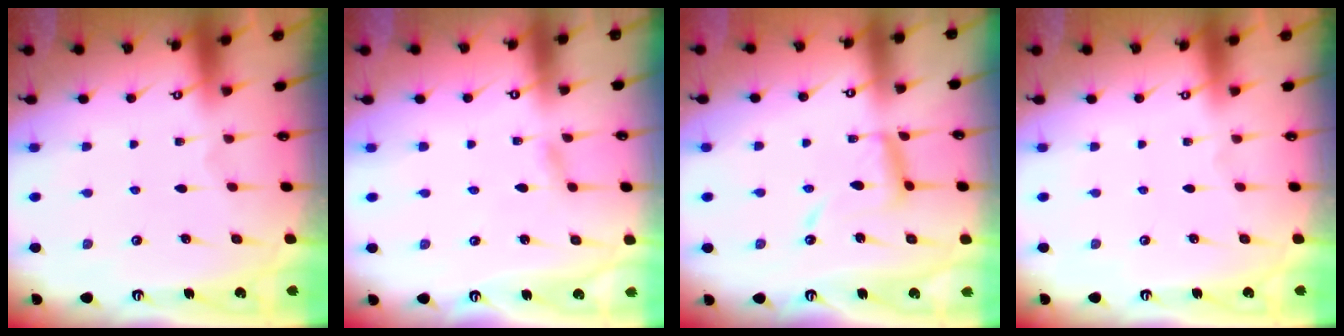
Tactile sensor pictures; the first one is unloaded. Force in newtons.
{"total": 1.7, "press": 1.7, "slide": 0.1}
{"total": 12.7, "press": 12.6, "slide": 1.1}
{"total": 0.0}